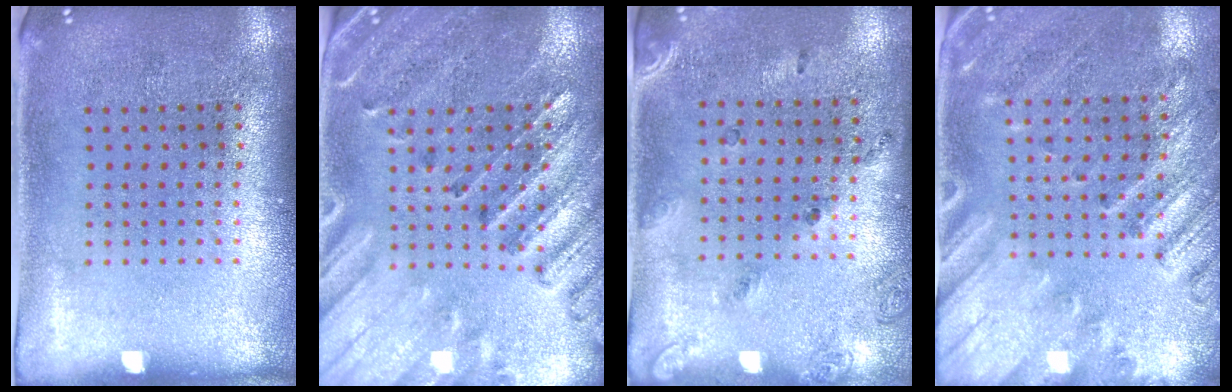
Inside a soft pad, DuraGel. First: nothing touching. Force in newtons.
{"total": 2.9, "press": 2.6, "slide": 1.1}
{"total": 1.5, "press": 1.0, "slide": 1.1}
{"total": 2.4, "press": 2.0, "slide": 1.5}